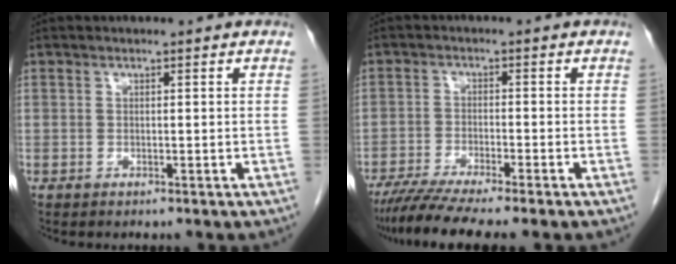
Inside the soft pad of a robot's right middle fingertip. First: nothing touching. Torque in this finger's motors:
{"motor_torque": [1.10, -1.03, 0.19, 0.07]}